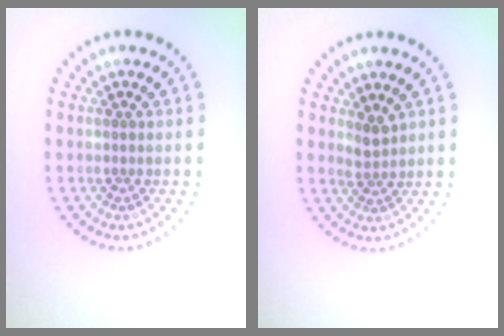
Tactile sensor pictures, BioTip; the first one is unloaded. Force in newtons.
{"total": 1.5, "press": 1.0, "slide": 1.1}